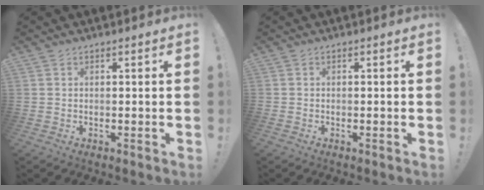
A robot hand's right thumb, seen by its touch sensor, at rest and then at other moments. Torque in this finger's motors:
{"motor_torque": [1.15, 1.10, 0.30, -0.07, 0.75]}